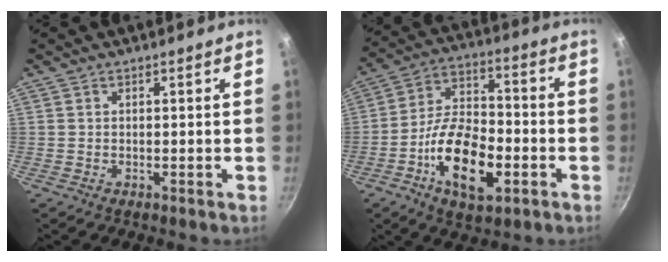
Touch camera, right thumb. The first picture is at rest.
{"total": 16.3, "force": [-5.7, 8.0, 13.0], "torque": [-0.217, 0.032, -0.106]}